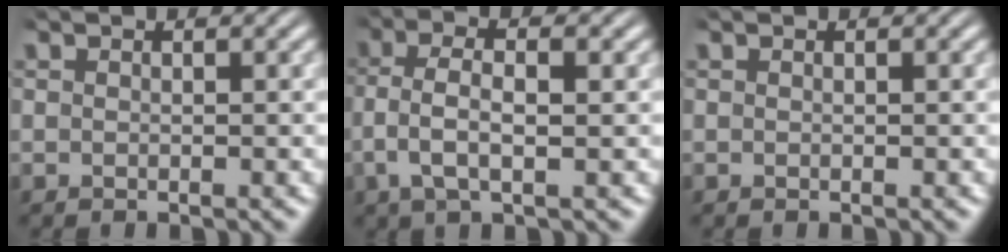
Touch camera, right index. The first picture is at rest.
{"total": 4.0, "force": [0.0, 1.7, 3.5], "torque": [-0.084, -0.003, 0.004]}
{"total": 0.0}